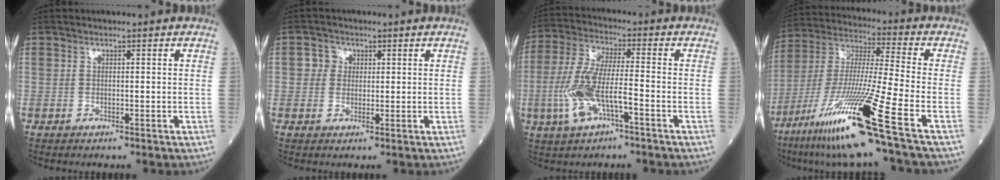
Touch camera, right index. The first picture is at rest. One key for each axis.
{"total": 2.4, "fx": 0.5, "fy": 2.3, "fz": 0.6, "tx": -0.005, "ty": 0.004, "tz": 0.005}
{"total": 10.2, "fx": -3.4, "fy": 2.4, "fz": 9.3, "tx": -0.205, "ty": 0.004, "tz": -0.064}
{"total": 20.5, "fx": -11.0, "fy": -1.3, "fz": 17.2, "tx": -0.352, "ty": -0.049, "tz": -0.207}